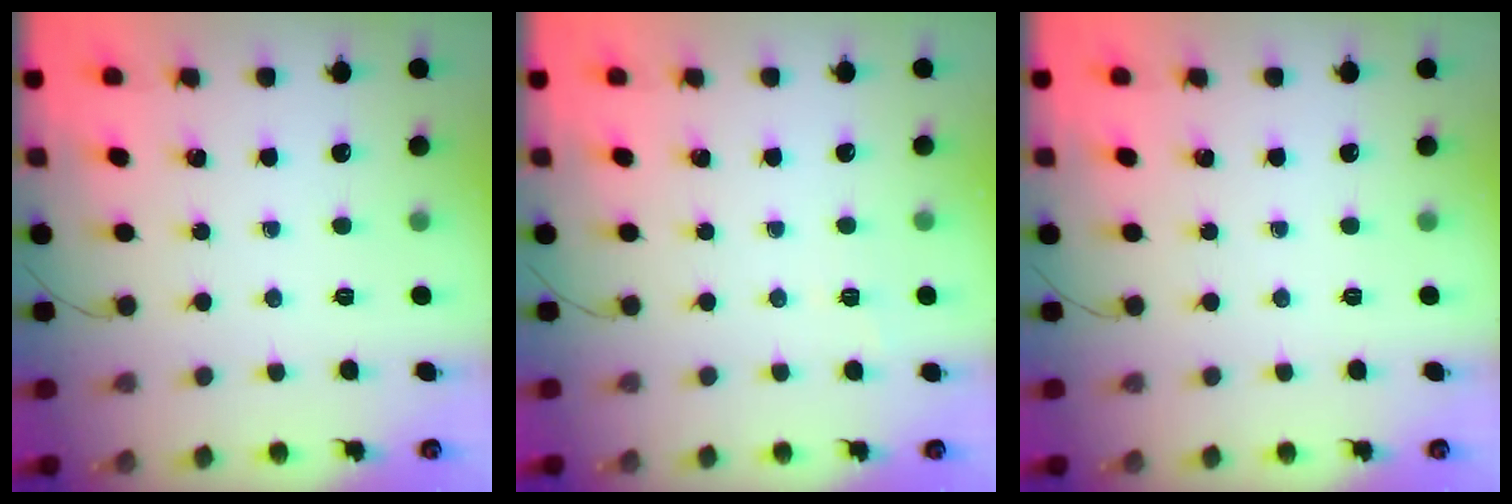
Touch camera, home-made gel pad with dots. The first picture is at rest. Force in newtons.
{"total": 1.3, "press": 0.0, "slide": 1.3}
{"total": 0.0}